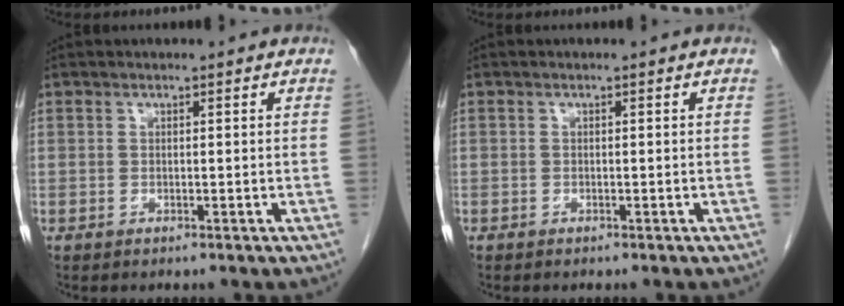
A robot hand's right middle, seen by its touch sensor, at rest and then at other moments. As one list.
[{"total": 0.0}]